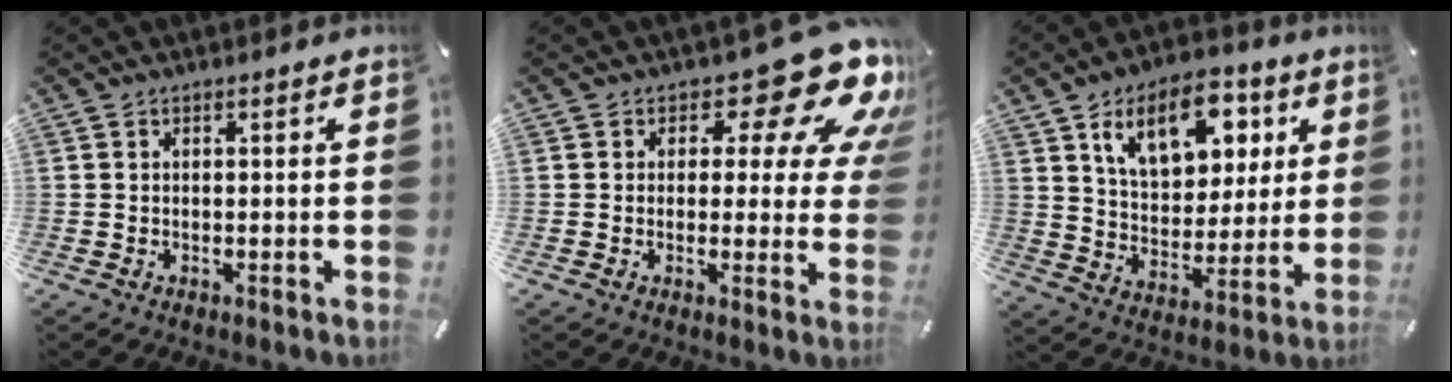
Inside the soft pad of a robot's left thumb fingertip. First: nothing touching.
{"total": 16.6, "force": [8.9, 7.6, 11.9], "torque": [-0.155, -0.058, 0.145]}
{"total": 15.8, "force": [8.2, 9.9, 9.1], "torque": [-0.155, -0.018, 0.147]}